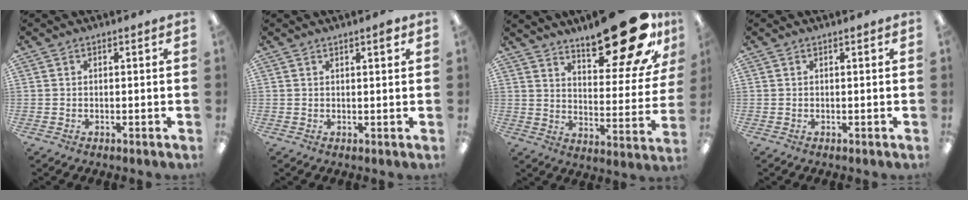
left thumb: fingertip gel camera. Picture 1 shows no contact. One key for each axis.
{"total": 1.9, "fx": 1.4, "fy": 0.3, "fz": 1.3, "tx": -0.020, "ty": -0.001, "tz": 0.021}
{"total": 23.0, "fx": 16.2, "fy": 7.7, "fz": 14.4, "tx": -0.182, "ty": -0.109, "tz": 0.260}
{"total": 0.0}